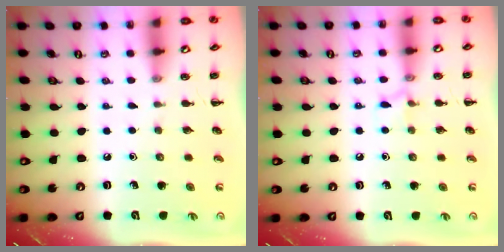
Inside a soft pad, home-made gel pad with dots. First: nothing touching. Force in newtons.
{"total": 5.8, "press": 5.6, "slide": 1.7}